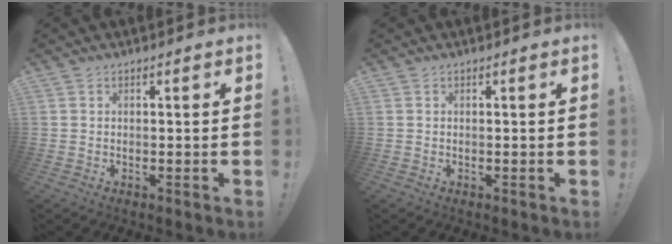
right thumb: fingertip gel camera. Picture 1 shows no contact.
{"total": 0.0}